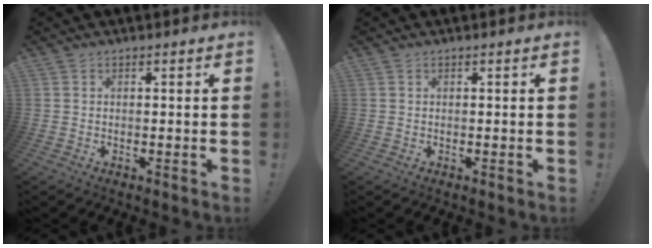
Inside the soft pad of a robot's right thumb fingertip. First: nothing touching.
{"total": 0.0}